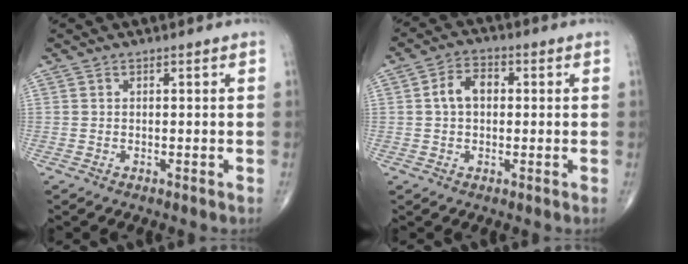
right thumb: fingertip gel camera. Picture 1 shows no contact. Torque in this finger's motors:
{"motor_torque": [0.01, 0.00, 0.17, 0.02, 0.12]}